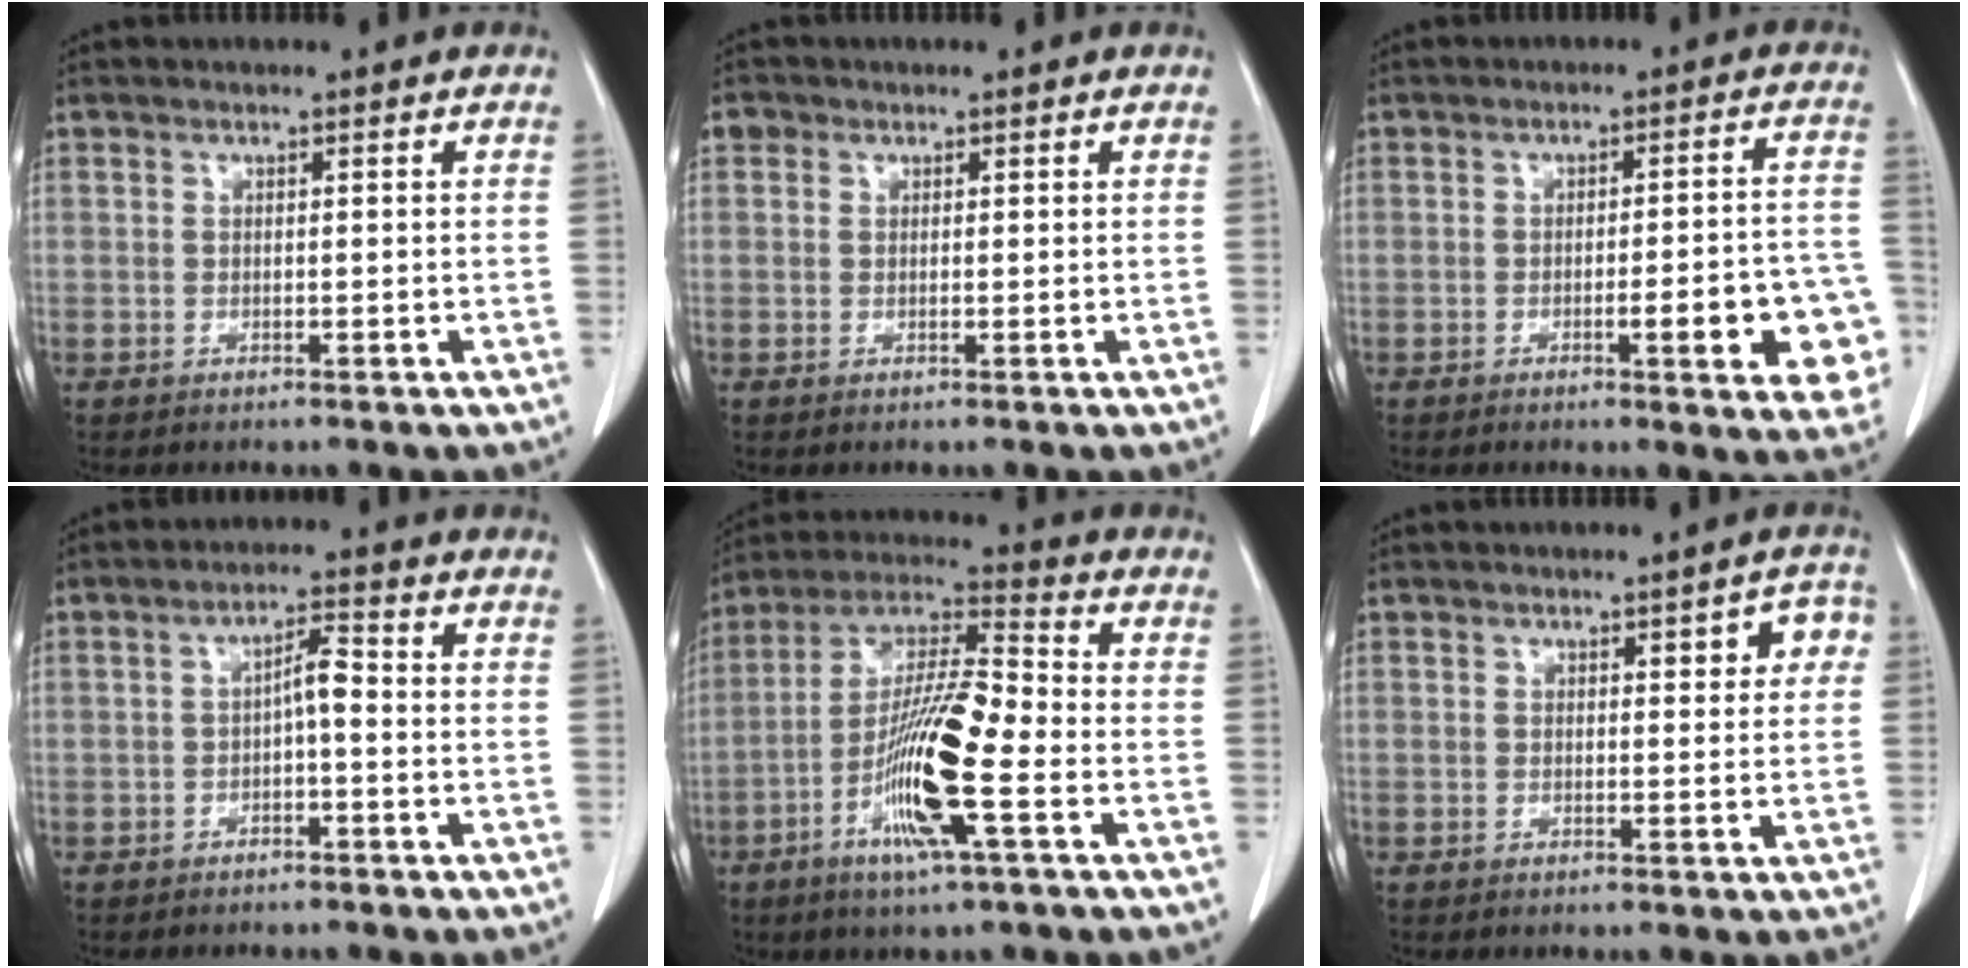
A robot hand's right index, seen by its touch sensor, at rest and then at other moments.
{"total": 1.3, "force": [0.5, 1.1, 0.4], "torque": [-0.003, 0.005, 0.005]}
{"total": 11.1, "force": [-3.8, 1.8, 10.3], "torque": [-0.090, 0.015, -0.044]}
{"total": 3.3, "force": [-0.5, 0.8, 3.2], "torque": [-0.051, 0.013, -0.008]}
{"total": 15.0, "force": [-4.8, 1.2, 14.2], "torque": [-0.278, -0.008, -0.095]}
{"total": 4.1, "force": [1.4, 1.5, 3.6], "torque": [-0.036, 0.012, 0.013]}